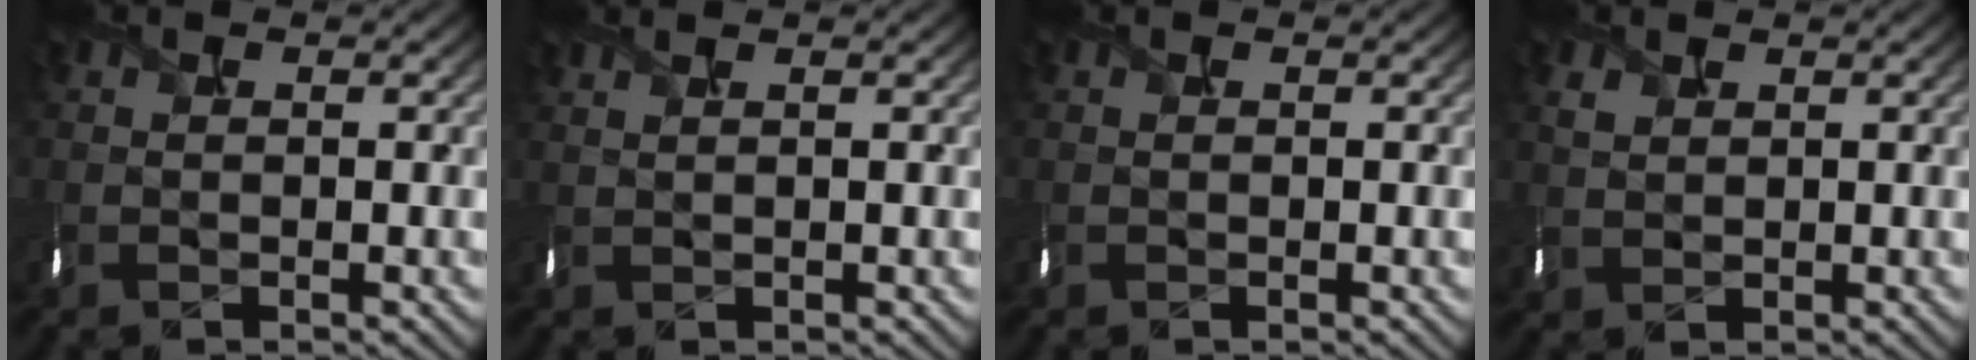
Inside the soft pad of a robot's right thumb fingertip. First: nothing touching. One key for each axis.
{"total": 1.4, "fx": 0.9, "fy": 0.5, "fz": 0.9, "tx": -0.008, "ty": -0.001, "tz": 0.008}
{"total": 0.0}
{"total": 1.3, "fx": 1.0, "fy": 0.9, "fz": 0.1, "tx": -0.015, "ty": -0.006, "tz": 0.031}